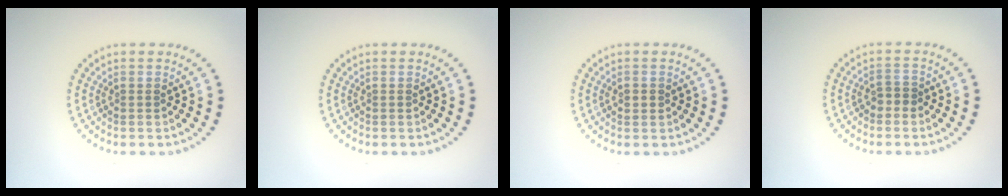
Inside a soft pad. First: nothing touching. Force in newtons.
{"total": 0.0}
{"total": 1.3, "press": 1.2, "slide": 0.3}
{"total": 1.1, "press": 1.0, "slide": 0.5}